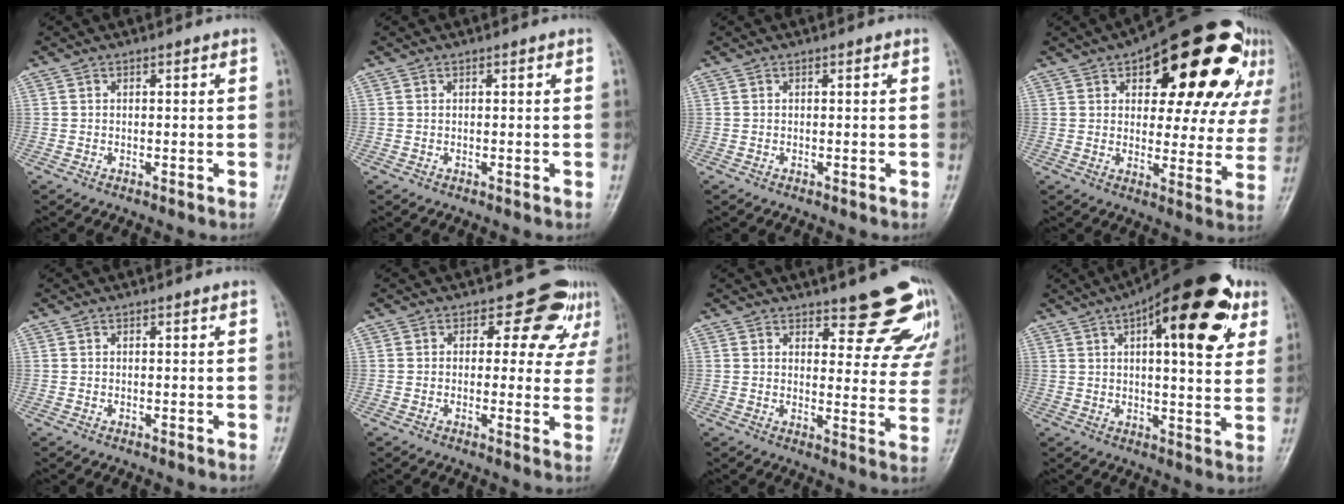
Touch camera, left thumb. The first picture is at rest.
{"total": 0.0}
{"total": 0.0}
{"total": 25.8, "force": [13.3, 12.1, 18.5], "torque": [-0.202, -0.009, 0.180]}
{"total": 0.0}
{"total": 7.7, "force": [4.9, 5.2, 2.8], "torque": [0.007, -0.023, 0.041]}
{"total": 13.2, "force": [10.1, 4.7, 7.1], "torque": [-0.029, -0.068, 0.112]}
{"total": 22.1, "force": [9.2, 8.1, 18.4], "torque": [-0.234, -0.004, 0.123]}